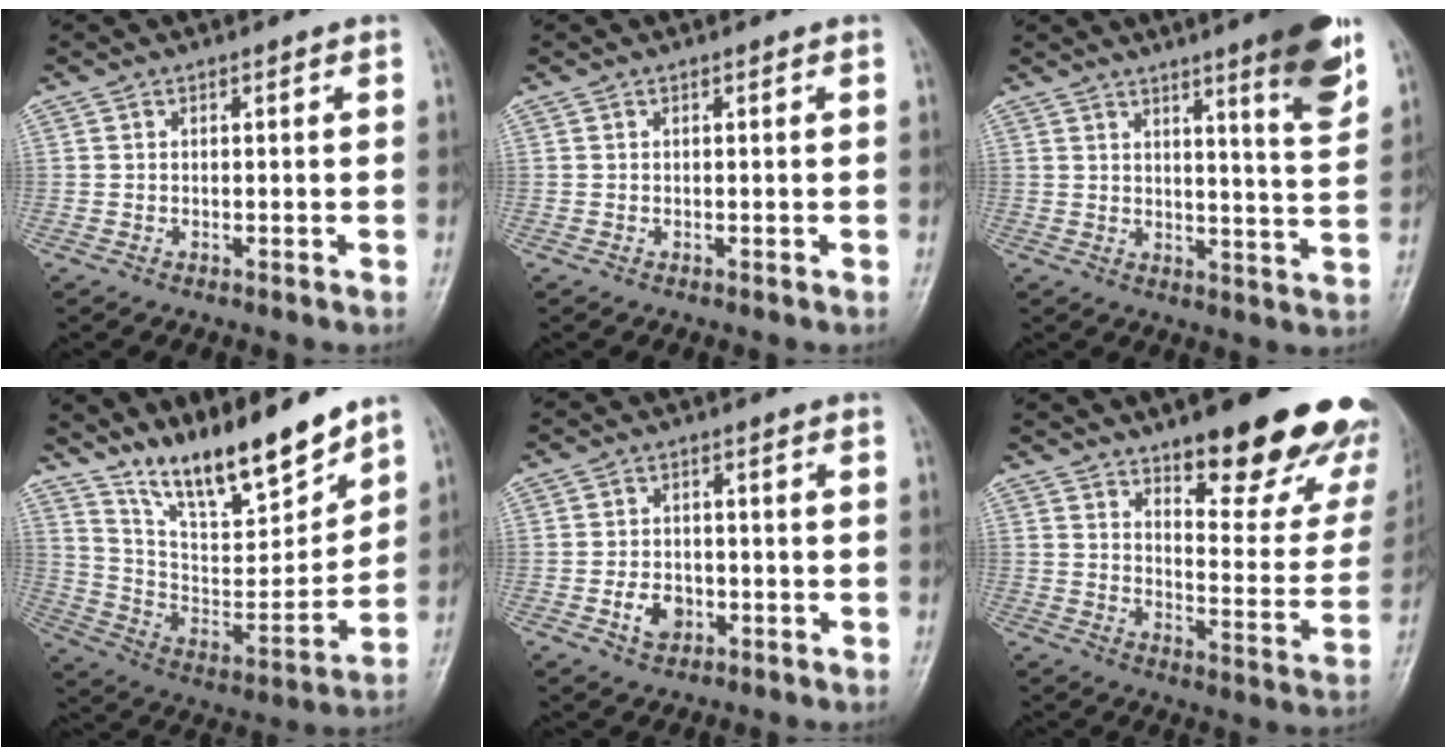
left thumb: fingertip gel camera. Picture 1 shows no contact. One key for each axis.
{"total": 0.0}
{"total": 11.4, "fx": 6.8, "fy": 1.1, "fz": 9.1, "tx": -0.107, "ty": -0.041, "tz": 0.091}
{"total": 17.5, "fx": 14.2, "fy": 3.9, "fz": 9.4, "tx": -0.120, "ty": -0.086, "tz": 0.261}
{"total": 4.6, "fx": -1.6, "fy": 3.4, "fz": 2.7, "tx": -0.034, "ty": 0.009, "tz": -0.027}
{"total": 24.0, "fx": 16.5, "fy": 7.7, "fz": 15.7, "tx": -0.154, "ty": -0.102, "tz": 0.219}